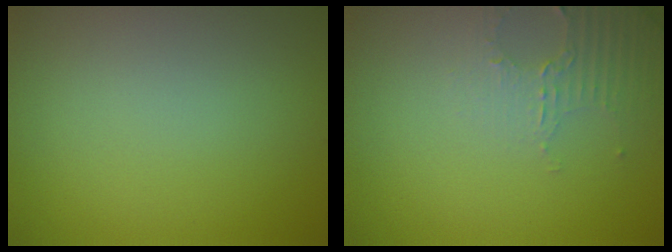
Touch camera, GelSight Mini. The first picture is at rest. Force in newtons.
{"total": 2.6, "press": 2.5, "slide": 0.7}